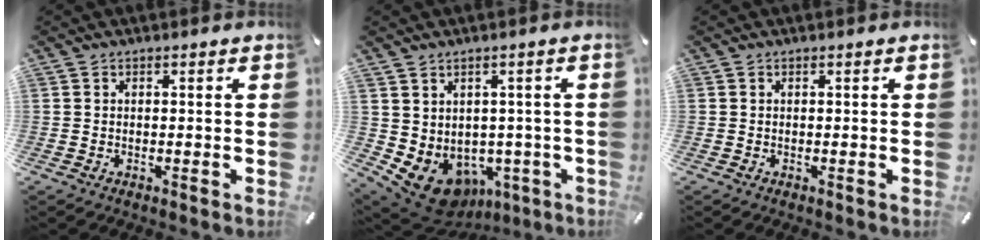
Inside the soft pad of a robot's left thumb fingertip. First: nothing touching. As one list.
[{"total": 8.4, "force": [-2.9, 6.9, 3.9], "torque": [-0.076, -0.006, -0.038]}, {"total": 0.0}]